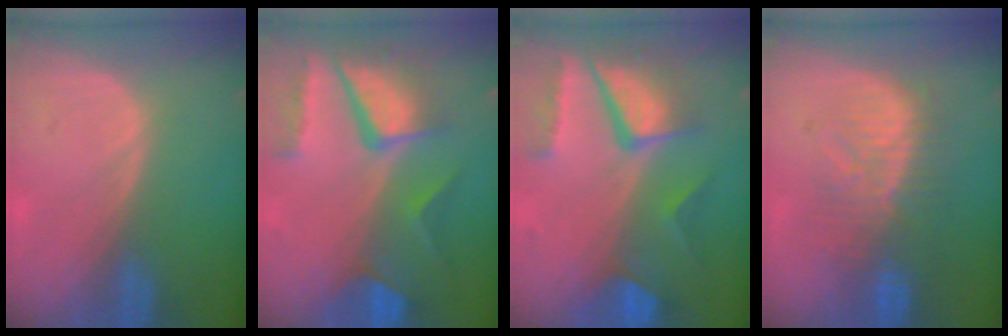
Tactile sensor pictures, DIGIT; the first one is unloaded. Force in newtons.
{"total": 11.0, "press": 9.0, "slide": 6.3}
{"total": 10.5, "press": 8.7, "slide": 6.0}
{"total": 9.3, "press": 8.8, "slide": 3.1}